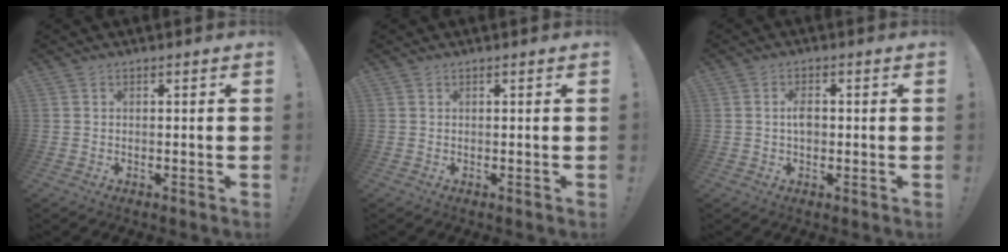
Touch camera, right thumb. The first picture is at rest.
{"total": 0.0}
{"total": 3.3, "force": [-0.3, 2.0, 2.6], "torque": [-0.048, 0.009, -0.005]}